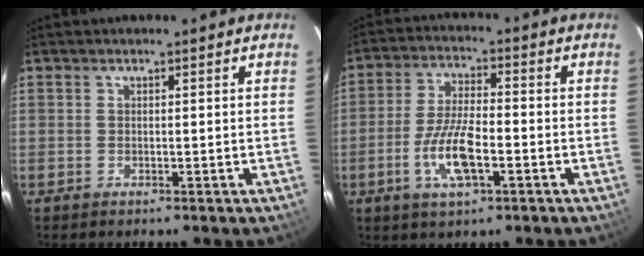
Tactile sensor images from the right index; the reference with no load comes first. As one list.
[{"total": 9.4, "force": [-3.5, 3.0, 8.2], "torque": [-0.170, -0.002, -0.068]}]